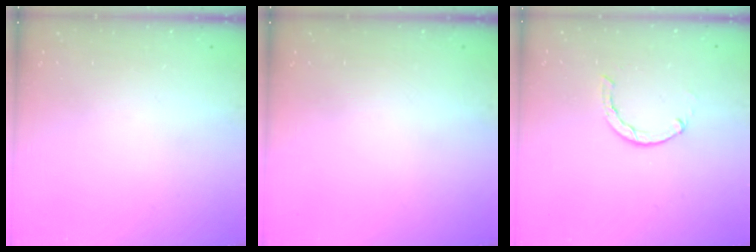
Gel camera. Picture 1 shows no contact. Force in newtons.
{"total": 0.0}
{"total": 2.1, "press": 2.1, "slide": 0.3}